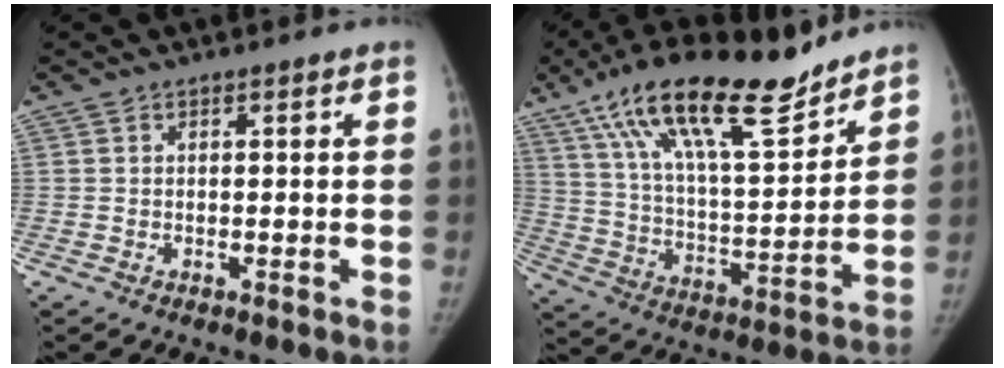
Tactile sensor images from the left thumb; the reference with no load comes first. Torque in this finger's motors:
{"motor_torque": [0.42, 0.32, 1.52, -1.25, 0.43]}